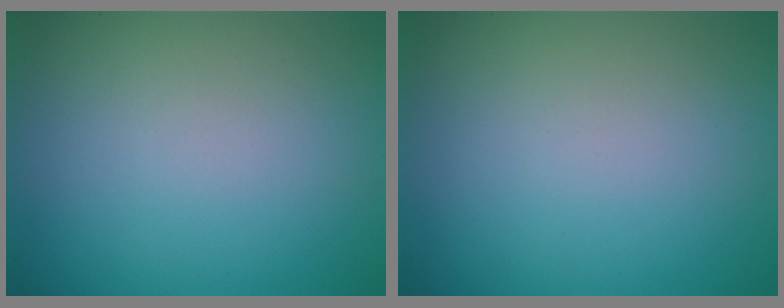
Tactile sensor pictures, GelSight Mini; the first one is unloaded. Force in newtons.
{"total": 0.0}